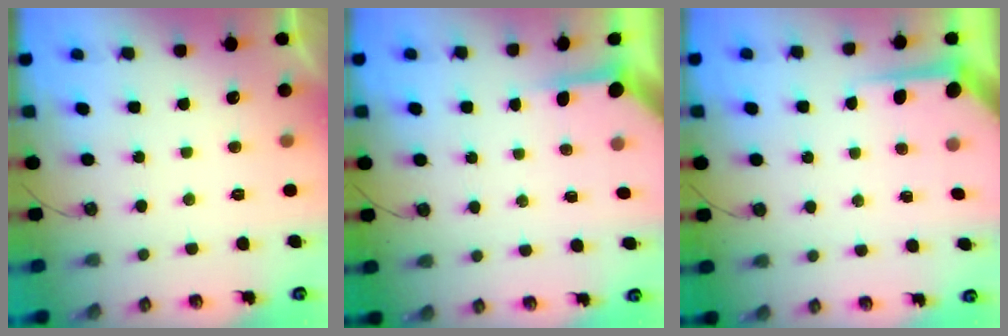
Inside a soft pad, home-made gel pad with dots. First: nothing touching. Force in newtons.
{"total": 3.8, "press": 3.8, "slide": 0.4}
{"total": 5.3, "press": 5.3, "slide": 0.3}